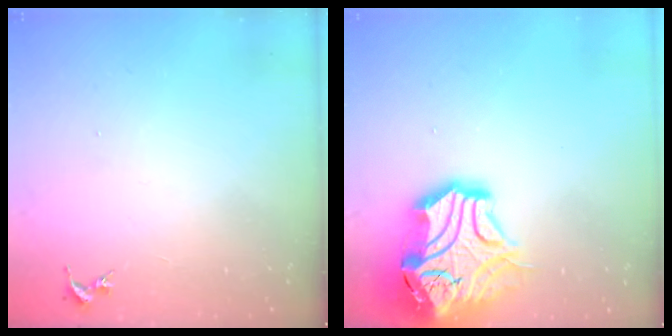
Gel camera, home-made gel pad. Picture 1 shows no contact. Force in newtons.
{"total": 19.5, "press": 19.3, "slide": 2.9}